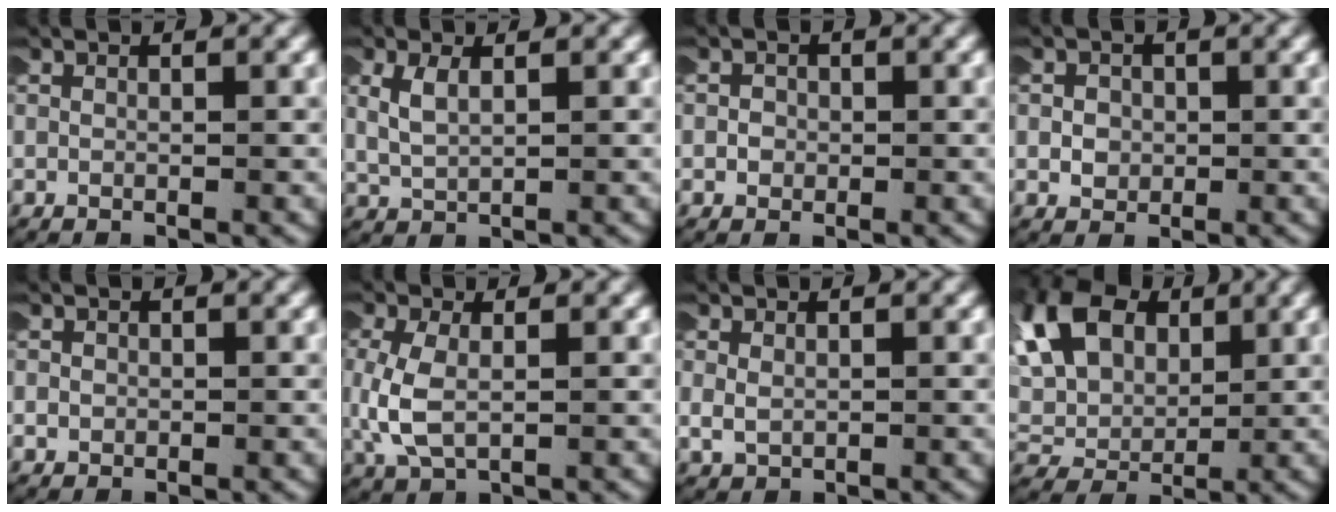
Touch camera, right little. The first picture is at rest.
{"total": 2.2, "force": [0.8, 1.3, 1.5], "torque": [-0.039, 0.004, 0.020]}
{"total": 1.0, "force": [-0.3, 1.0, 0.1], "torque": [-0.008, 0.004, -0.011]}
{"total": 1.4, "force": [-0.2, 1.4, 0.4], "torque": [-0.011, 0.008, -0.007]}
{"total": 1.2, "force": [-0.3, 1.1, 0.0], "torque": [-0.008, 0.005, -0.009]}
{"total": 3.7, "force": [0.2, 2.3, 2.8], "torque": [-0.088, -0.002, 0.011]}
{"total": 1.7, "force": [0.3, 1.4, 1.0], "torque": [-0.036, -0.004, 0.013]}
{"total": 11.0, "force": [2.6, 8.4, 6.6], "torque": [-0.162, -0.004, 0.037]}